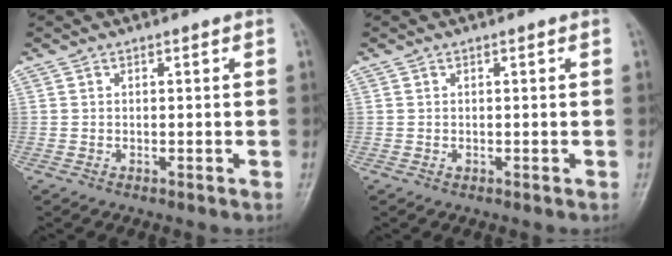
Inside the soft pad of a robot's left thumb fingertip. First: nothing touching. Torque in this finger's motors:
{"motor_torque": [-0.30, 0.36, 0.25, 0.11, 0.00]}